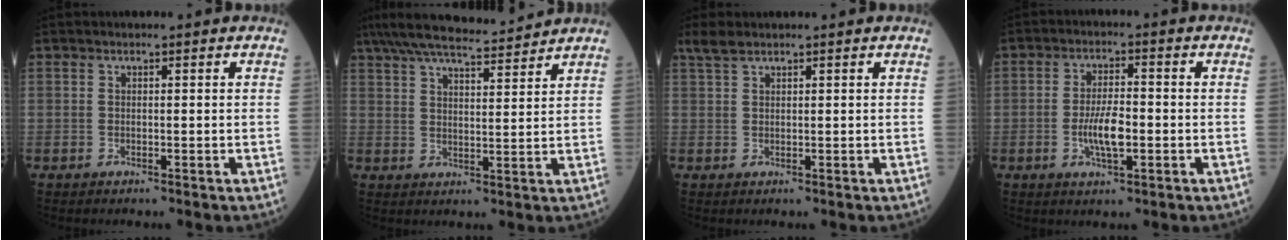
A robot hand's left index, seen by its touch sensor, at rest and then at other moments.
{"total": 12.7, "force": [11.6, 0.9, 5.0], "torque": [-0.094, 0.015, 0.185]}
{"total": 2.9, "force": [2.3, 0.9, 1.4], "torque": [-0.034, 0.016, 0.047]}
{"total": 5.7, "force": [-1.5, 1.6, 5.2], "torque": [-0.104, -0.004, -0.029]}